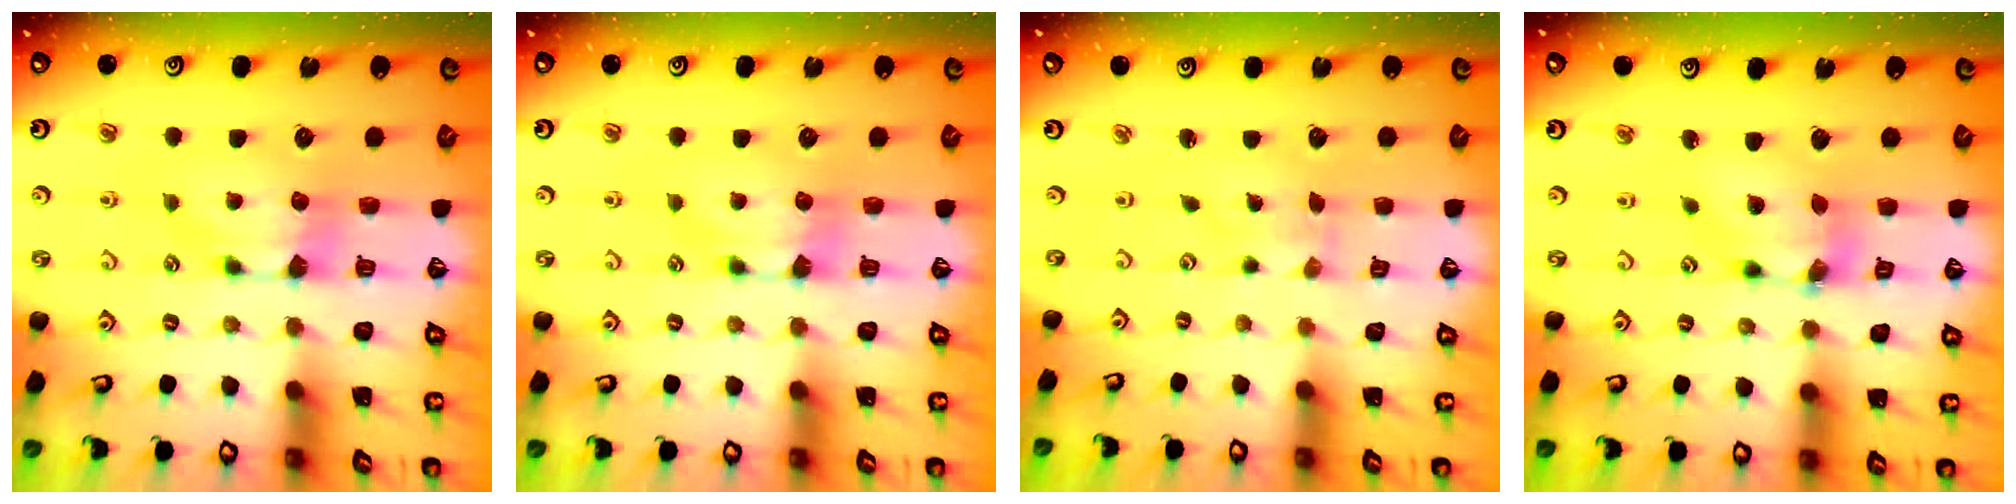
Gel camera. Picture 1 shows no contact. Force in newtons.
{"total": 0.0}
{"total": 4.8, "press": 4.8, "slide": 0.7}
{"total": 6.3, "press": 6.0, "slide": 1.9}